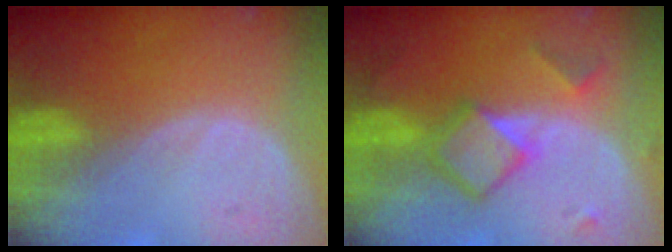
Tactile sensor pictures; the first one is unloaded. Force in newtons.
{"total": 6.2, "press": 6.2, "slide": 0.3}